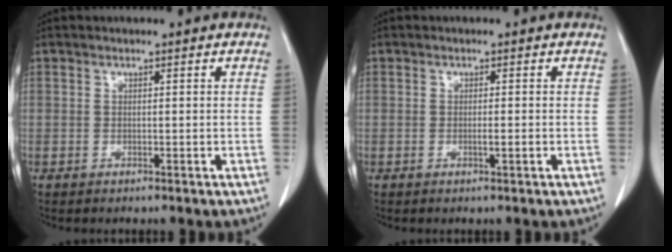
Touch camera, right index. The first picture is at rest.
{"total": 1.2, "force": [-0.3, -0.1, 1.2], "torque": [-0.022, -0.002, -0.005]}